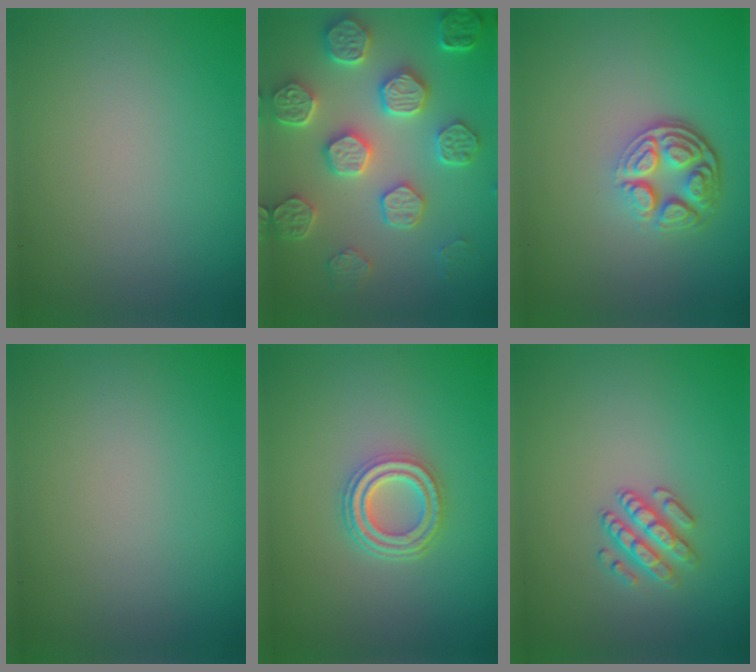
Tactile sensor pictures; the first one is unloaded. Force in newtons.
{"total": 7.3, "press": 6.0, "slide": 4.0}
{"total": 4.6, "press": 3.5, "slide": 3.1}
{"total": 0.0}
{"total": 4.1, "press": 3.1, "slide": 2.6}
{"total": 2.5, "press": 2.4, "slide": 0.6}